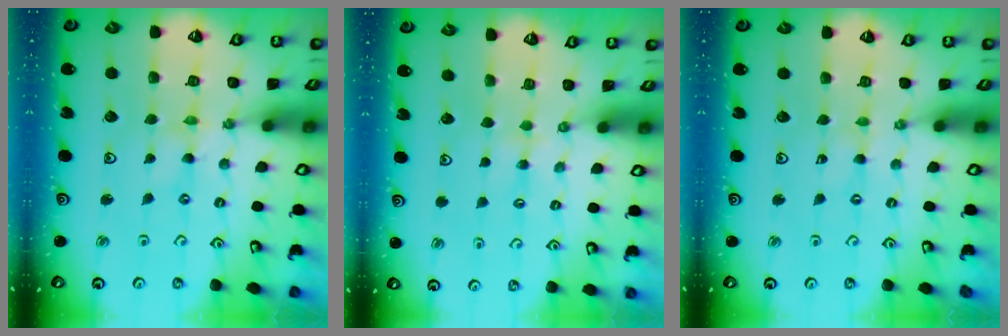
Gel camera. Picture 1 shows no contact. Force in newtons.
{"total": 2.1, "press": 2.1, "slide": 0.4}
{"total": 0.0}